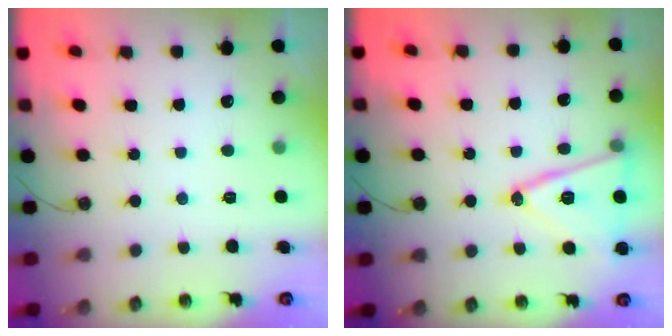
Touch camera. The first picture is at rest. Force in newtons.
{"total": 16.4, "press": 16.1, "slide": 3.3}